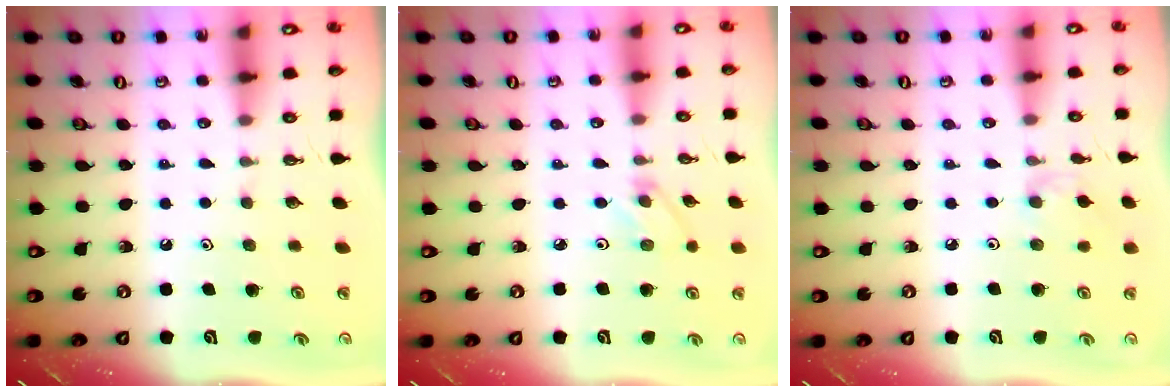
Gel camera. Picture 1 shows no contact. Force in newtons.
{"total": 3.1, "press": 3.1, "slide": 0.3}
{"total": 3.2, "press": 3.2, "slide": 0.4}